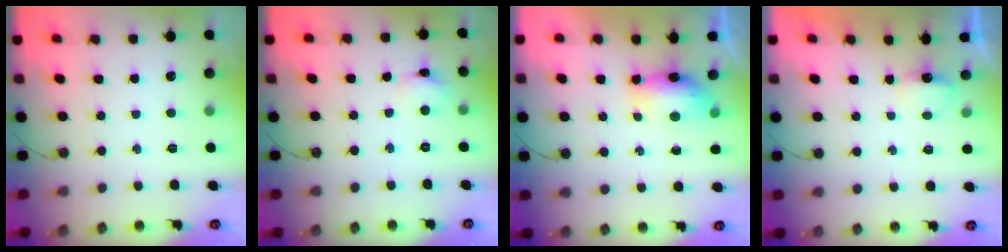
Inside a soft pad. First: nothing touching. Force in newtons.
{"total": 2.9, "press": 2.9, "slide": 0.2}
{"total": 7.8, "press": 7.6, "slide": 1.8}
{"total": 3.3, "press": 3.2, "slide": 0.6}